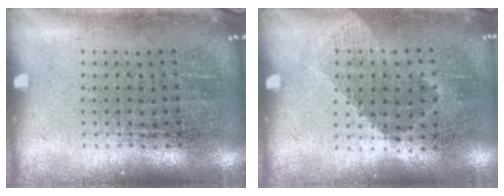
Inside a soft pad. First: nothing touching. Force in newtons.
{"total": 0.9, "press": 0.8, "slide": 0.5}